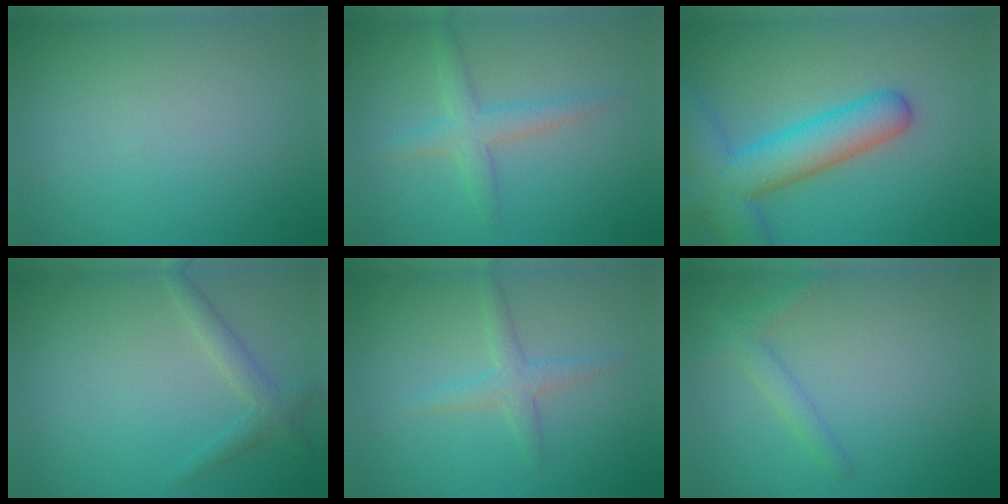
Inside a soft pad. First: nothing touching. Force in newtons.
{"total": 2.5, "press": 2.5, "slide": 0.2}
{"total": 7.6, "press": 7.6, "slide": 0.4}
{"total": 1.9, "press": 1.9, "slide": 0.2}
{"total": 2.0, "press": 2.0, "slide": 0.1}
{"total": 1.8, "press": 1.7, "slide": 0.1}